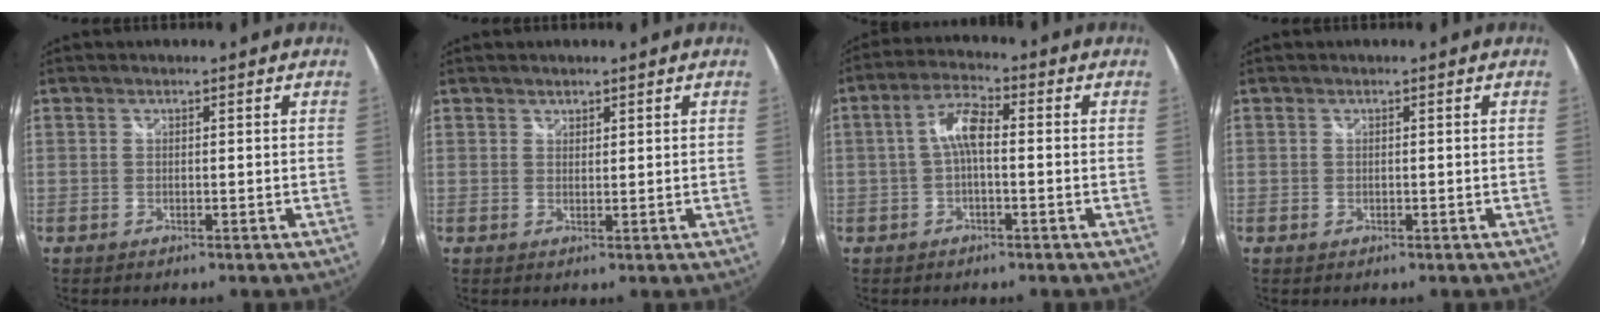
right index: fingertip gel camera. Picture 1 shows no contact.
{"total": 1.1, "force": [0.9, 0.6, 0.0], "torque": [0.002, 0.001, 0.016]}
{"total": 5.5, "force": [-0.4, 1.8, 5.2], "torque": [-0.107, 0.018, -0.009]}
{"total": 0.0}